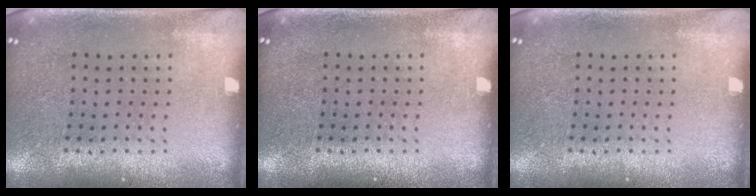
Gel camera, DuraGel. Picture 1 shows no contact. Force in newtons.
{"total": 0.0}
{"total": 0.0}